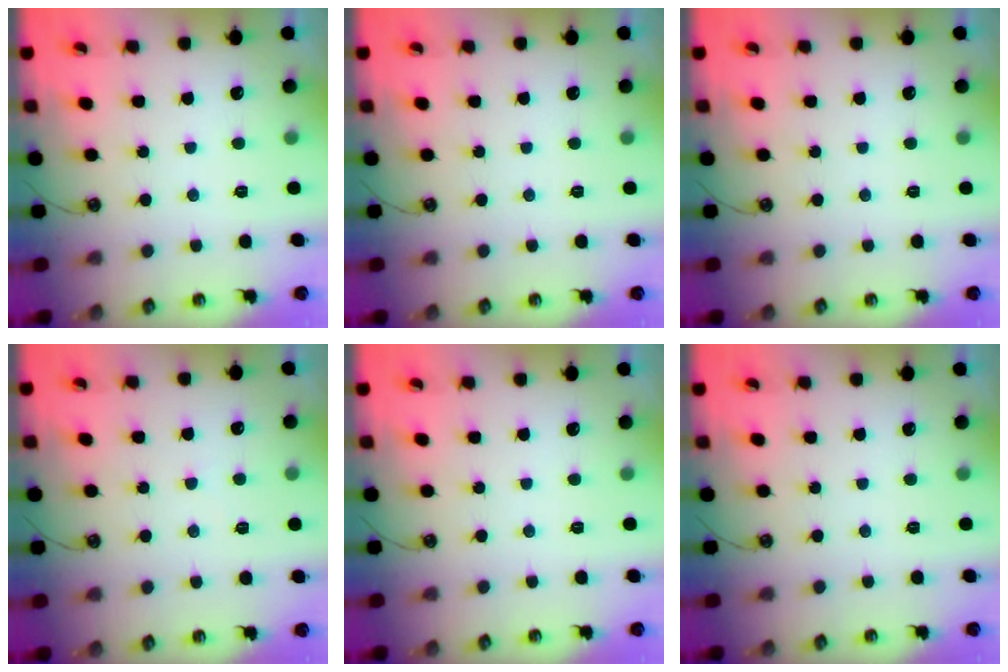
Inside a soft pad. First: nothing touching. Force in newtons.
{"total": 0.0}
{"total": 0.0}
{"total": 2.4, "press": 2.4, "slide": 0.2}
{"total": 0.0}
{"total": 0.0}